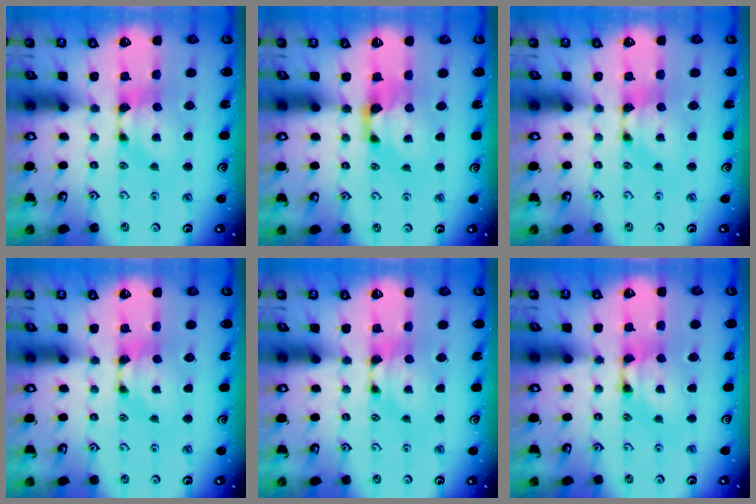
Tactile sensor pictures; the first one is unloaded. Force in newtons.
{"total": 1.6, "press": 0.9, "slide": 1.3}
{"total": 0.0}
{"total": 0.0}
{"total": 0.0}
{"total": 2.0, "press": 2.0, "slide": 0.1}